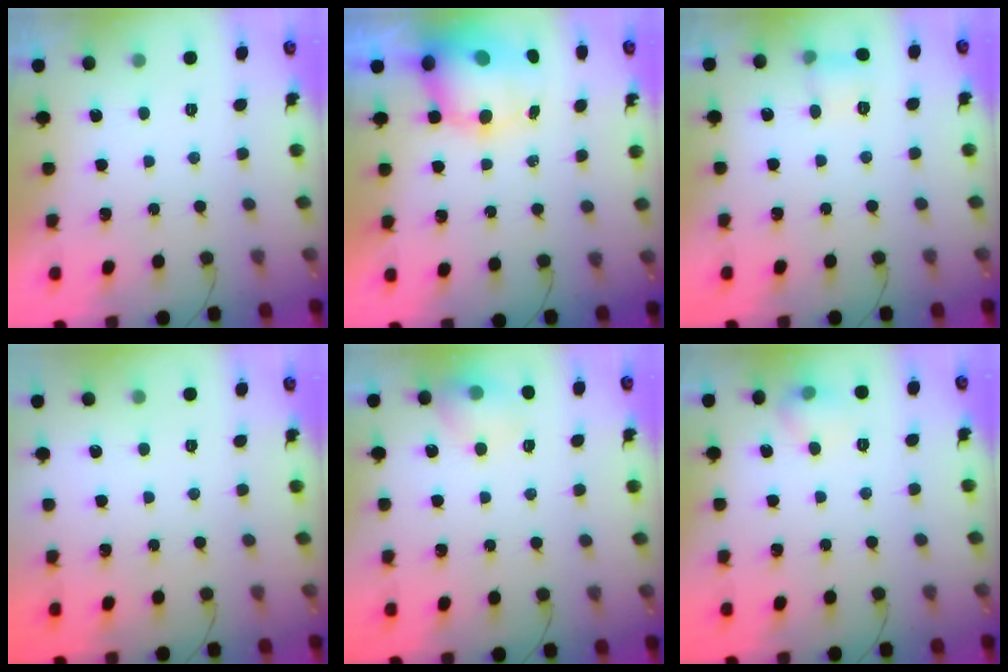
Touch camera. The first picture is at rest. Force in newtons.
{"total": 10.0, "press": 9.6, "slide": 2.7}
{"total": 6.1, "press": 5.9, "slide": 1.3}
{"total": 0.0}
{"total": 9.6, "press": 9.4, "slide": 1.8}
{"total": 6.2, "press": 6.0, "slide": 1.7}